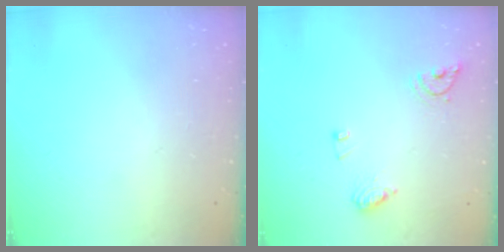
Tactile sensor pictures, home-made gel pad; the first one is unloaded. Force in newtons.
{"total": 8.3, "press": 8.2, "slide": 0.9}